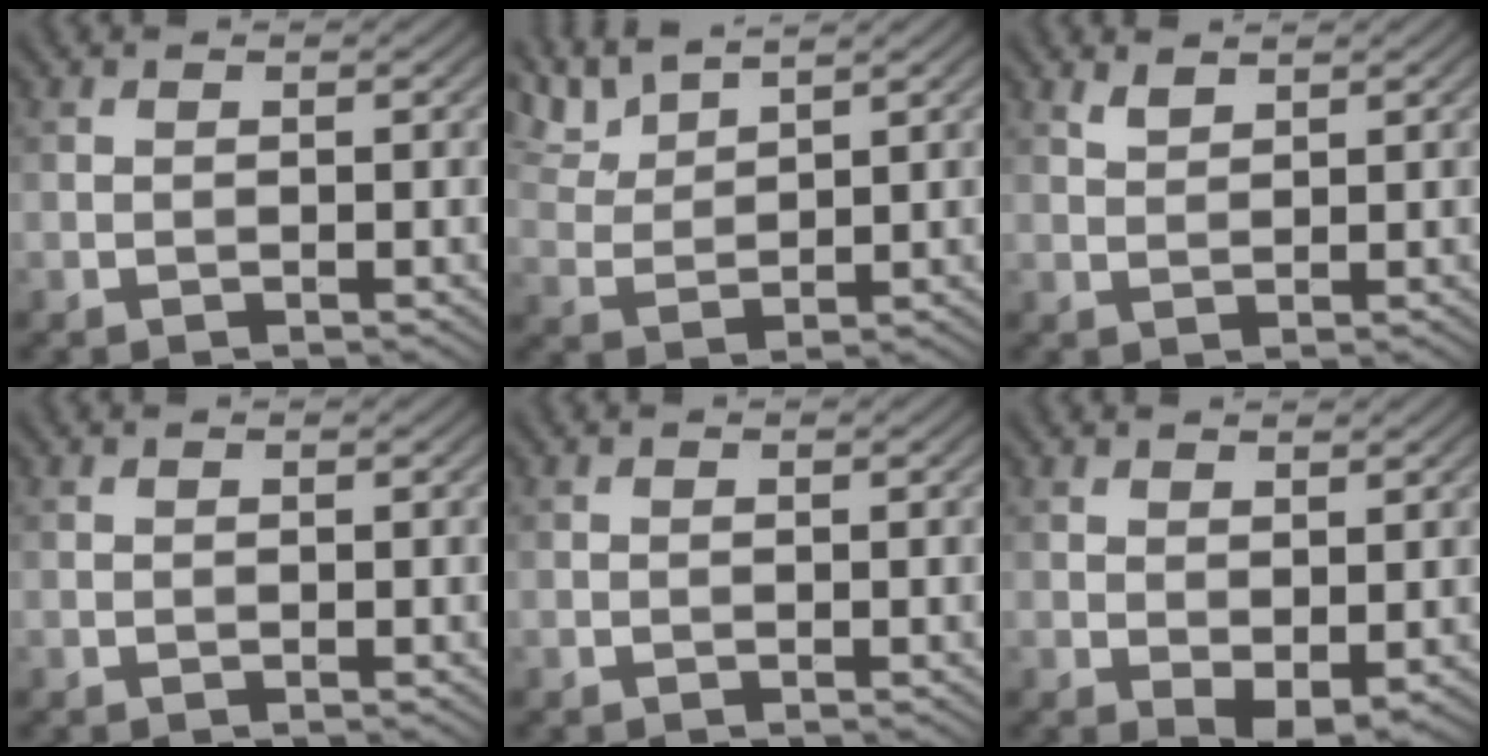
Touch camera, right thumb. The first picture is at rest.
{"total": 4.7, "force": [3.9, 0.9, 2.5], "torque": [-0.070, 0.009, 0.086]}
{"total": 1.6, "force": [1.3, 0.4, 0.7], "torque": [-0.022, 0.000, 0.029]}
{"total": 0.0}
{"total": 0.0}
{"total": 3.1, "force": [0.1, 1.6, 2.6], "torque": [-0.051, -0.007, 0.009]}